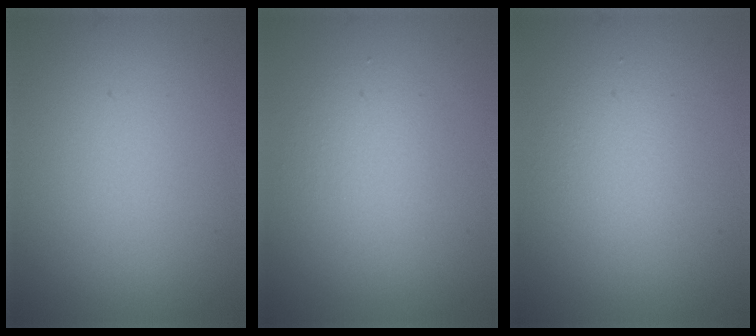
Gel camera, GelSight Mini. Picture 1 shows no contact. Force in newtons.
{"total": 2.4, "press": 2.4, "slide": 0.1}
{"total": 2.2, "press": 2.2, "slide": 0.2}